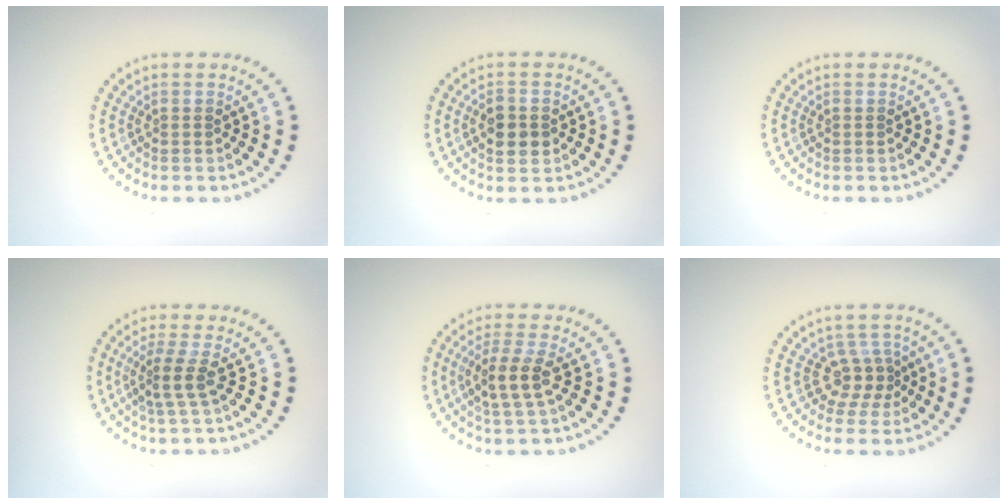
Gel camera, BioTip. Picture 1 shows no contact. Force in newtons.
{"total": 2.9, "press": 2.9, "slide": 0.1}
{"total": 0.0}
{"total": 2.3, "press": 1.6, "slide": 1.7}
{"total": 2.9, "press": 2.5, "slide": 1.4}
{"total": 2.5, "press": 1.8, "slide": 1.8}